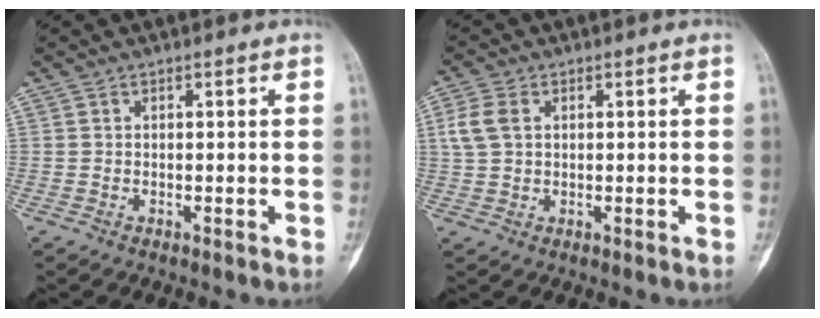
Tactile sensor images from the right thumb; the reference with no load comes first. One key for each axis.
{"total": 4.7, "fx": 1.3, "fy": 3.2, "fz": 3.2, "tx": -0.077, "ty": 0.008, "tz": 0.026}